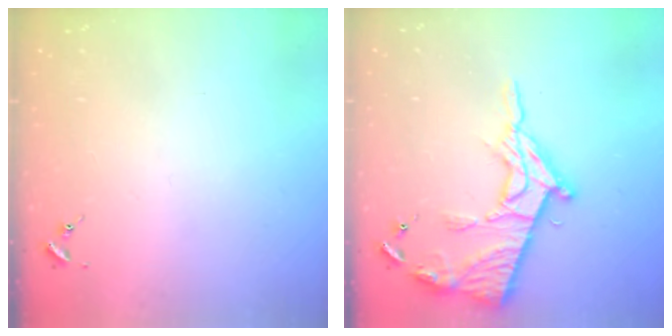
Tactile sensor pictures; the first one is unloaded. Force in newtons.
{"total": 16.8, "press": 16.8, "slide": 1.3}